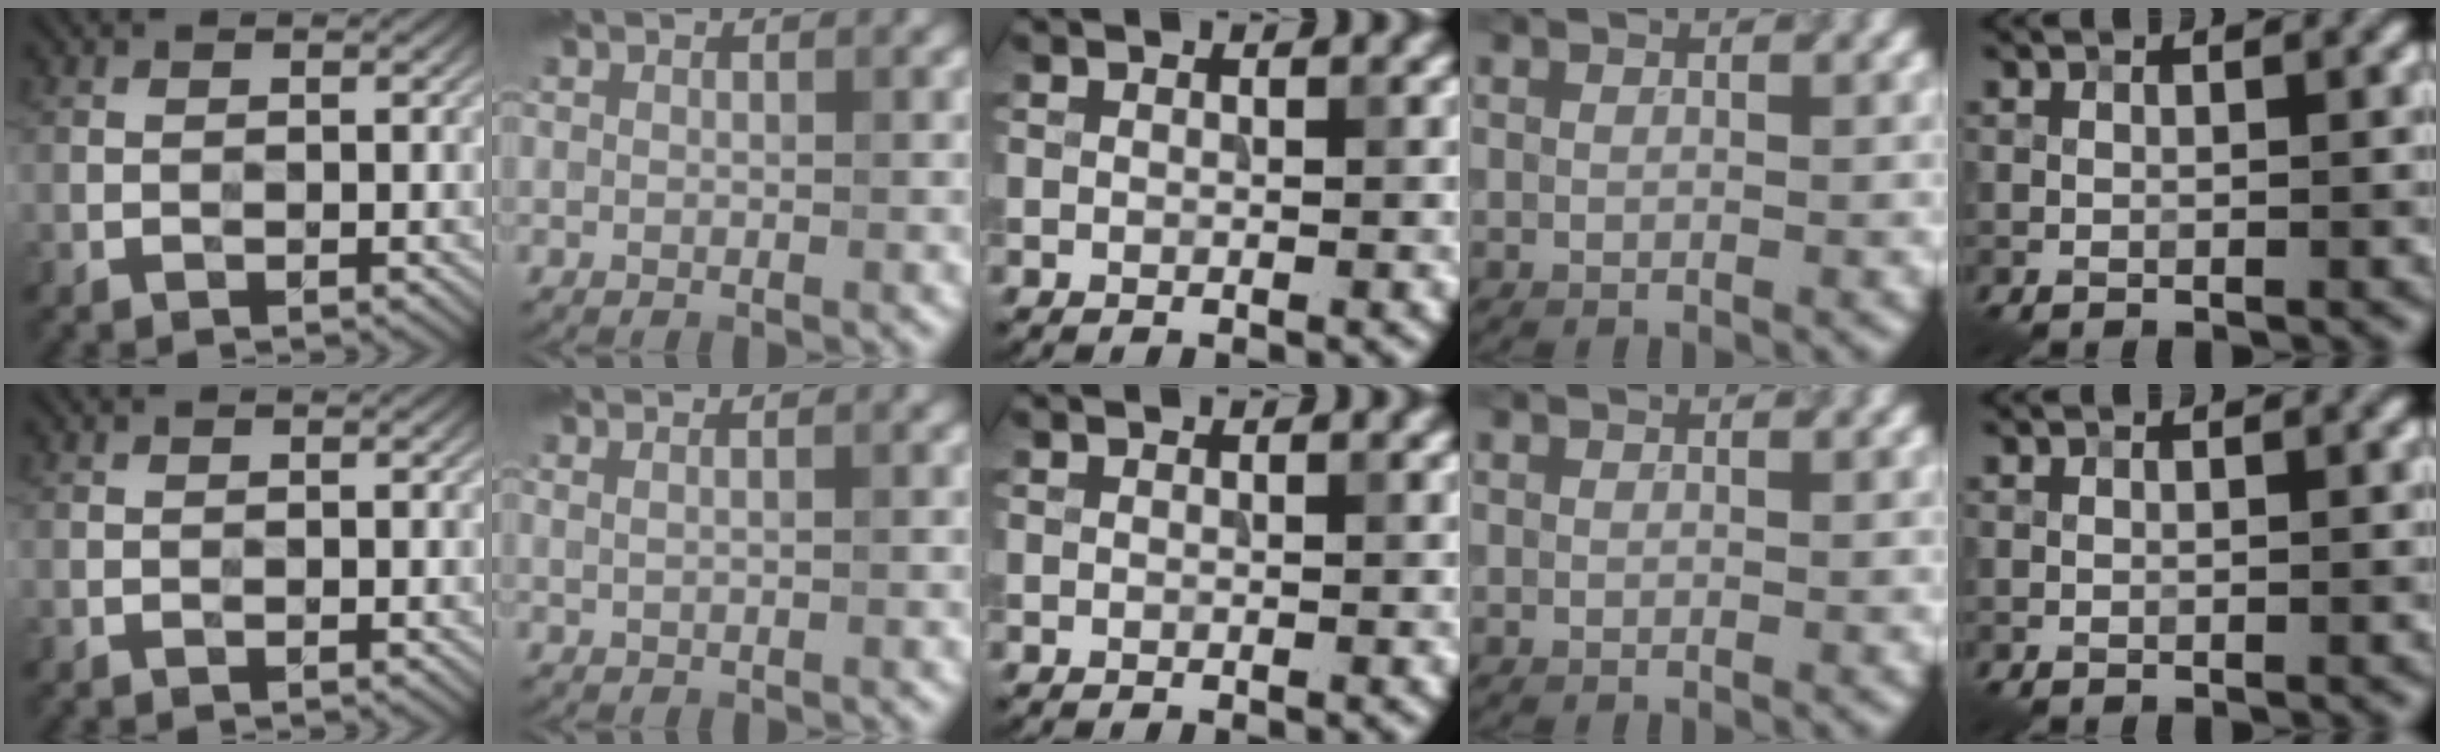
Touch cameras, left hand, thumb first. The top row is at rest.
{"index": {"total": 1.1, "force": [0.8, 0.3, 0.7], "torque": [-0.008, 0.002, 0.006]}}